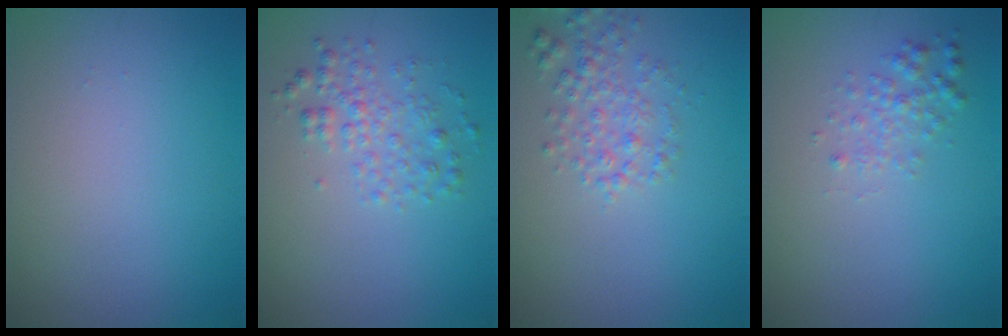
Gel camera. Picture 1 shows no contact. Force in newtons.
{"total": 2.4, "press": 2.4, "slide": 0.1}
{"total": 2.5, "press": 2.5, "slide": 0.1}
{"total": 1.7, "press": 1.7, "slide": 0.0}